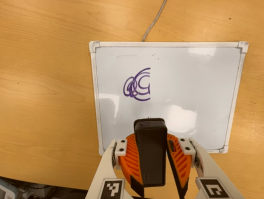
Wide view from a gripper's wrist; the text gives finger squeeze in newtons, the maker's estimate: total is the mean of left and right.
{"total": 11.7, "left": 11.1, "right": 12.3}